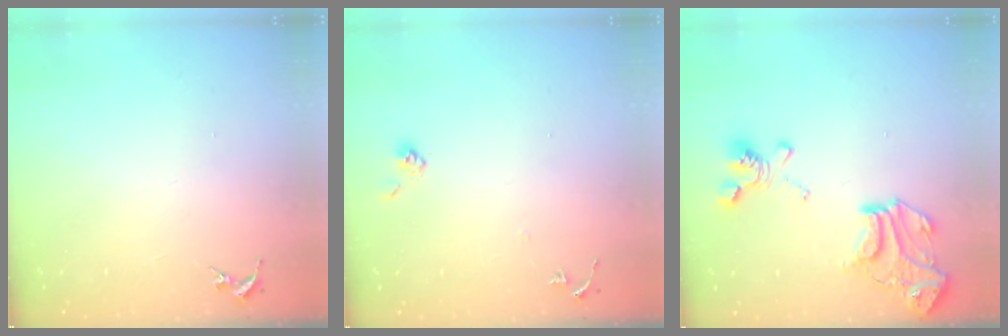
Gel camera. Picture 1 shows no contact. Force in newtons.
{"total": 5.8, "press": 5.8, "slide": 0.5}
{"total": 19.4, "press": 19.3, "slide": 1.5}